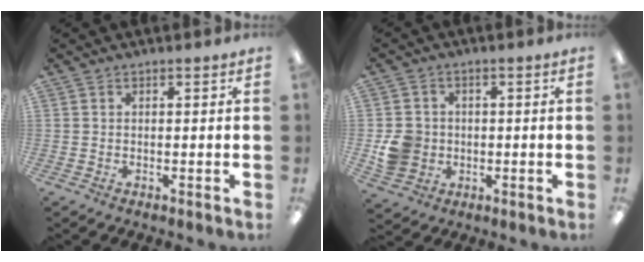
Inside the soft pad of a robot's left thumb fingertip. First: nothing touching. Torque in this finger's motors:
{"motor_torque": [-0.05, 0.07, 0.31, -0.32, 0.00]}